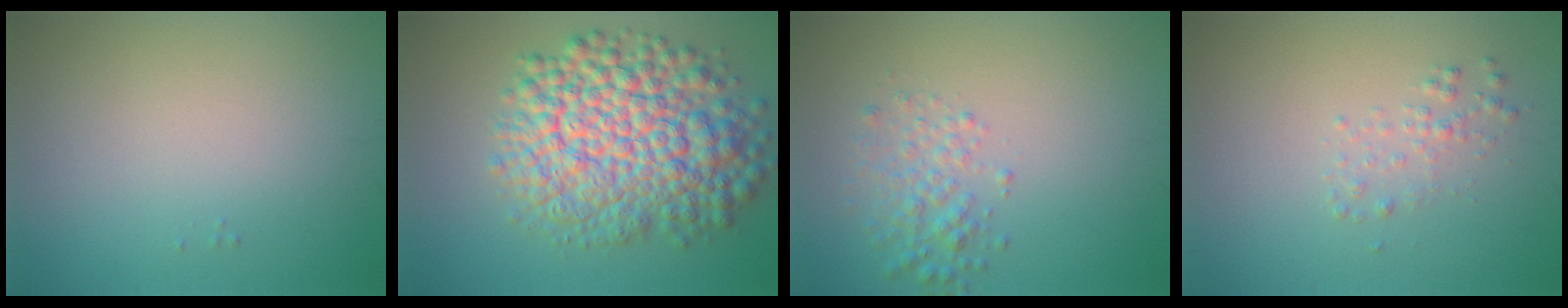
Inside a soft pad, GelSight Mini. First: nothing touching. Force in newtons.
{"total": 10.8, "press": 10.8, "slide": 0.3}
{"total": 2.4, "press": 2.4, "slide": 0.1}
{"total": 1.3, "press": 1.3, "slide": 0.0}